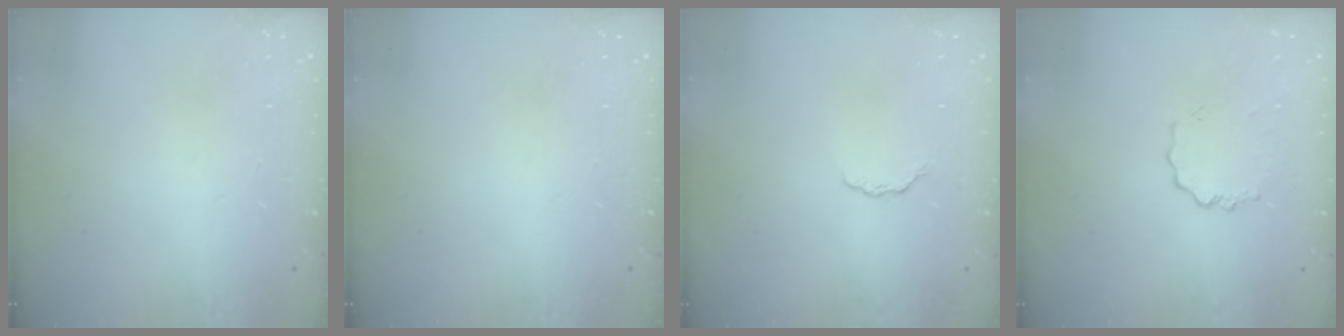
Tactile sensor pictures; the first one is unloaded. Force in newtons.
{"total": 0.0}
{"total": 3.6, "press": 3.5, "slide": 0.5}
{"total": 3.5, "press": 3.5, "slide": 0.2}